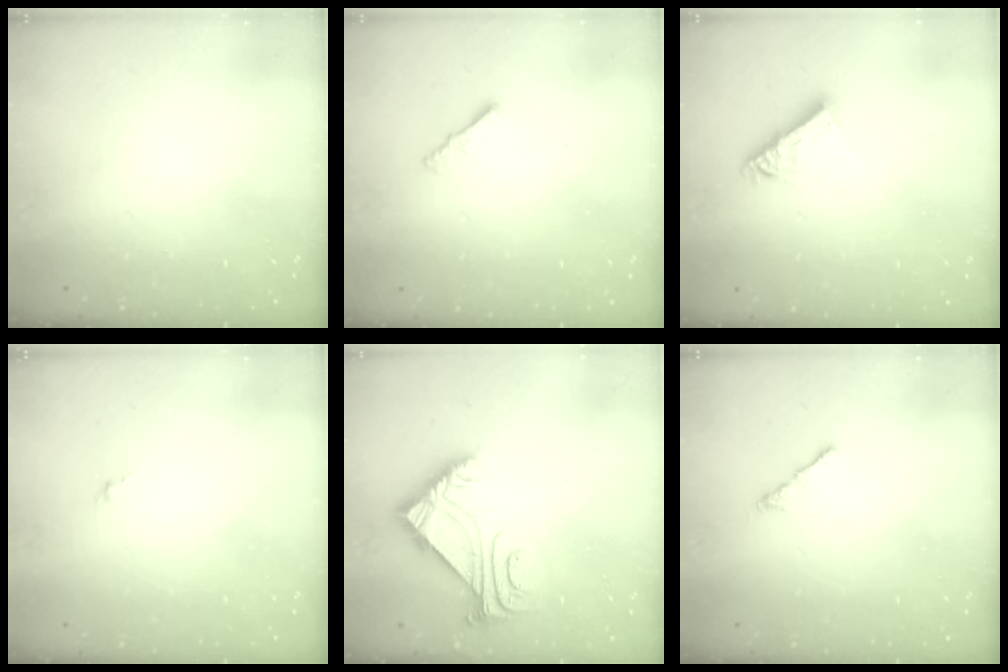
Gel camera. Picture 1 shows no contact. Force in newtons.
{"total": 1.3, "press": 1.2, "slide": 0.4}
{"total": 7.6, "press": 7.6, "slide": 0.5}
{"total": 0.0}
{"total": 5.3, "press": 5.3, "slide": 0.8}
{"total": 0.0}